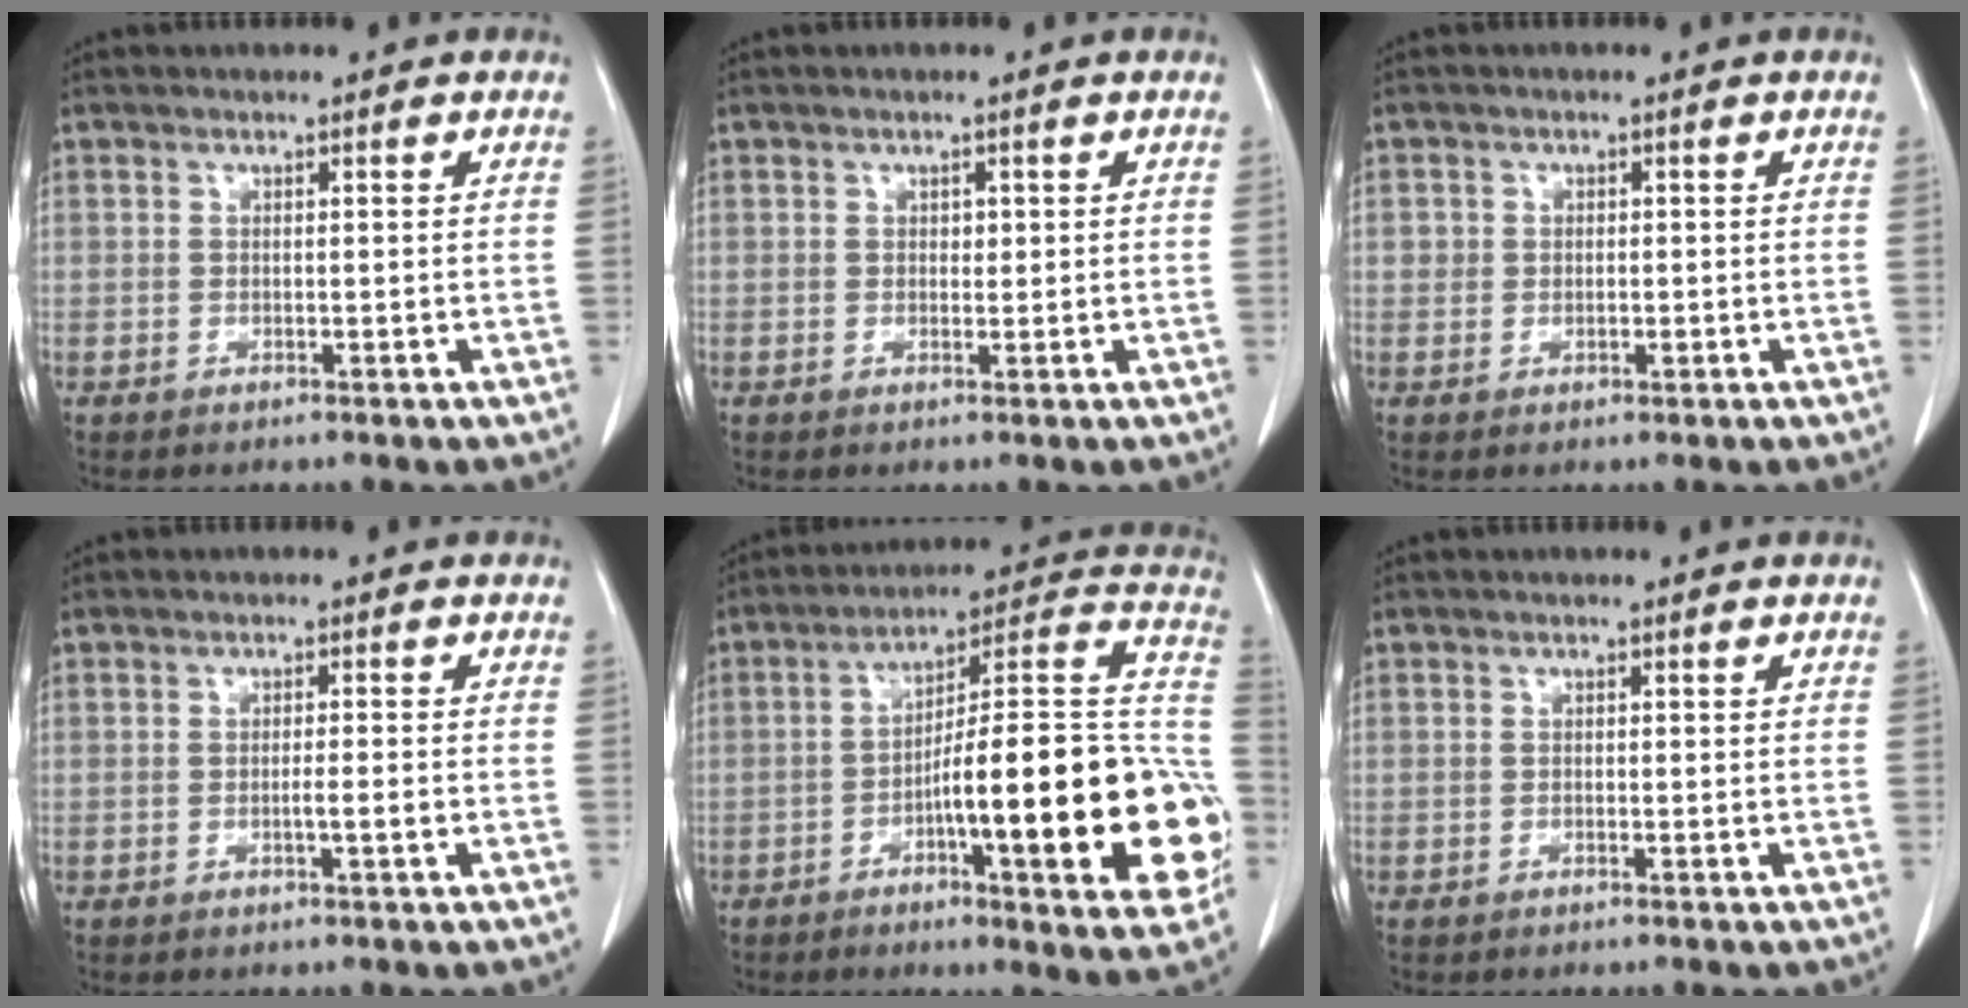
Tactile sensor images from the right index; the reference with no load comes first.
{"total": 0.9, "force": [0.3, 0.6, 0.6], "torque": [-0.006, 0.000, 0.004]}
{"total": 1.8, "force": [0.1, 1.7, 0.5], "torque": [-0.004, 0.004, 0.005]}
{"total": 1.6, "force": [-0.4, 0.0, 1.5], "torque": [-0.026, 0.000, -0.006]}
{"total": 25.9, "force": [-6.1, 3.9, 24.9], "torque": [-0.271, 0.021, -0.081]}
{"total": 0.0}